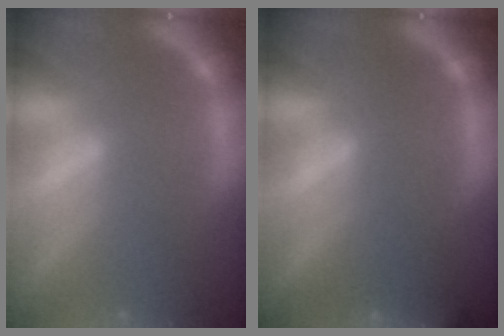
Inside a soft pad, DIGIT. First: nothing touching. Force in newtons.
{"total": 7.4}